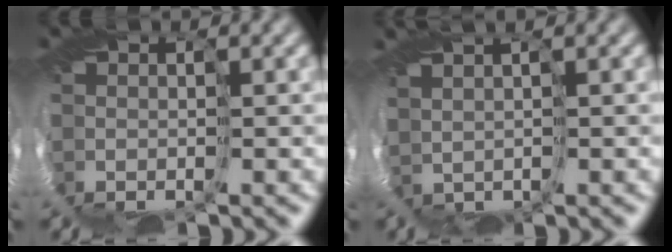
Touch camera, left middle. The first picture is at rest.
{"total": 1.7, "force": [1.7, -0.1, 0.2], "torque": [-0.023, 0.019, 0.037]}